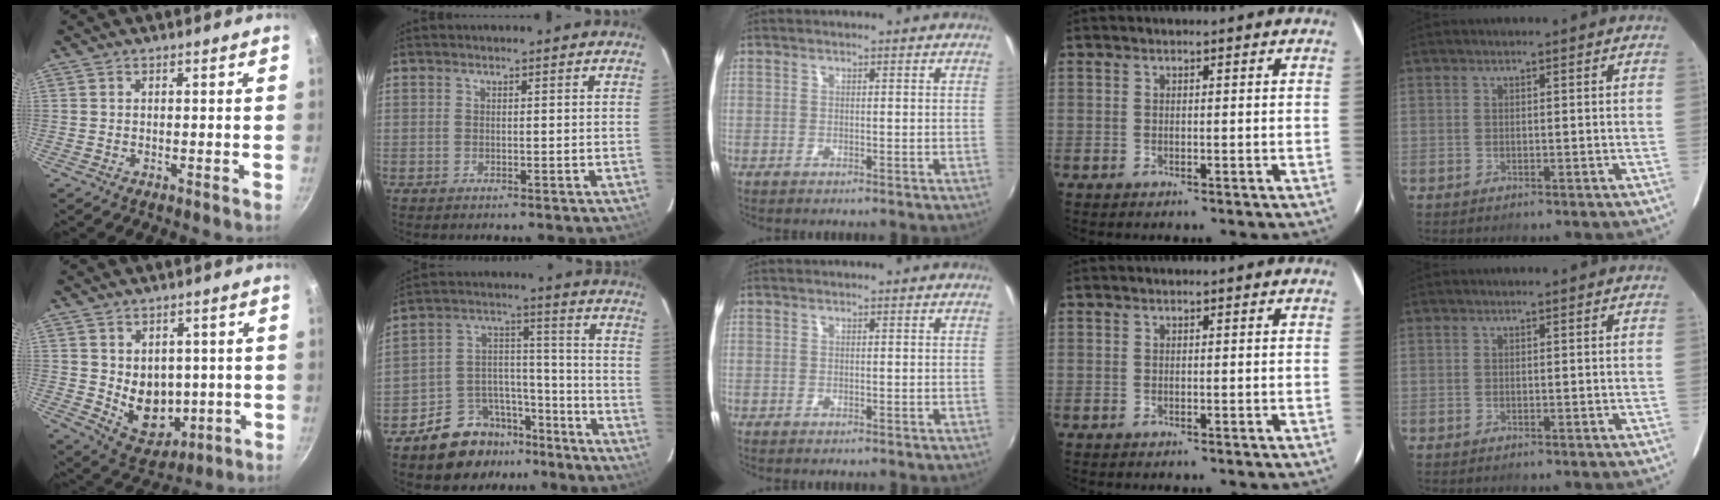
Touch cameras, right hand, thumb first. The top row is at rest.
{"thumb": {"total": 10.5, "force": [0.4, 8.3, 6.3], "torque": [-0.063, -0.020, 0.031]}, "index": {"total": 12.1, "force": [-9.0, 7.5, 3.3], "torque": [-0.065, 0.063, -0.130]}}